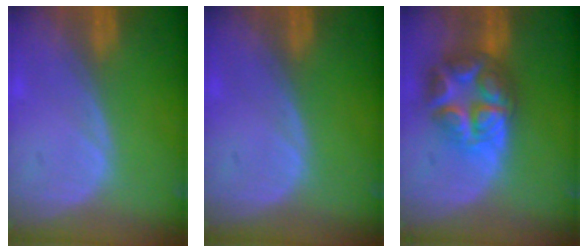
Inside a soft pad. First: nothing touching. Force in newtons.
{"total": 0.0}
{"total": 8.6, "press": 8.6, "slide": 0.5}